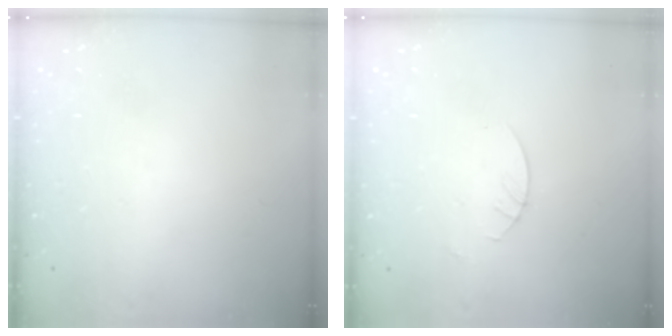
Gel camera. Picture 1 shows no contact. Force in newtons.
{"total": 2.7, "press": 2.7, "slide": 0.2}